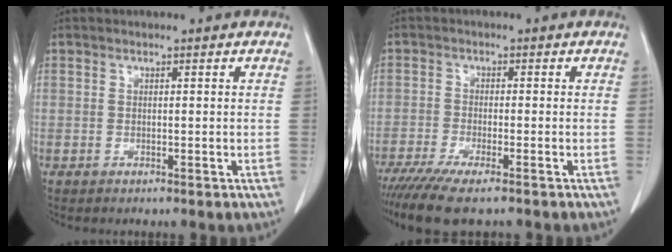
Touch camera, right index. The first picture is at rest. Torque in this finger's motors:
{"motor_torque": [1.18, -0.96, 0.54, 0.14]}